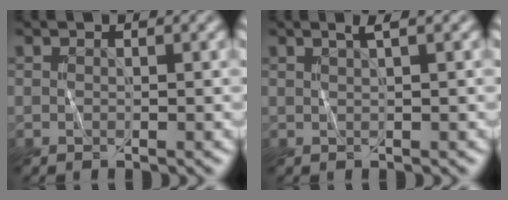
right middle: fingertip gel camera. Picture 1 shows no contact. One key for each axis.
{"total": 1.5, "fx": 1.0, "fy": 0.3, "fz": 1.2, "tx": -0.018, "ty": 0.002, "tz": 0.013}